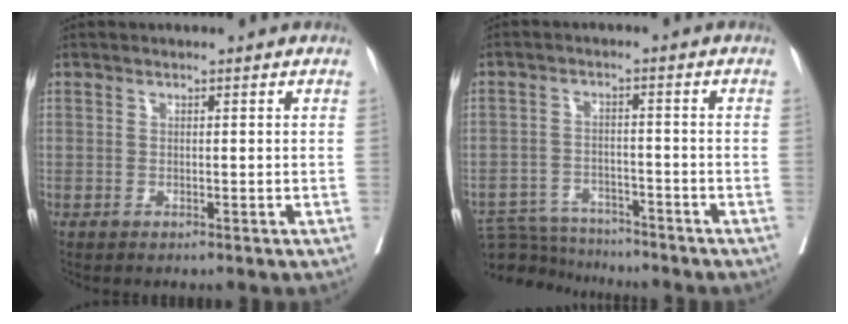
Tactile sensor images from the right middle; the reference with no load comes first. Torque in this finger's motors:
{"motor_torque": [-0.69, -0.61, -0.22, -0.04]}